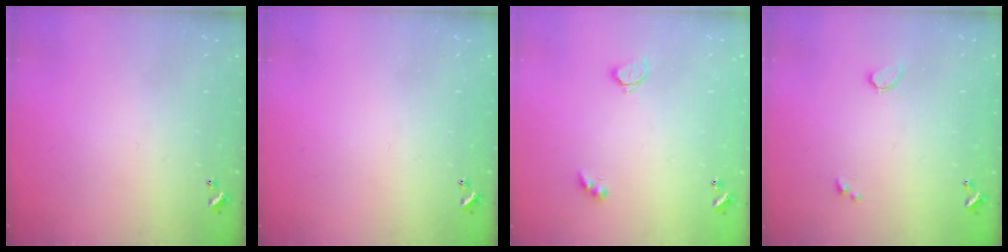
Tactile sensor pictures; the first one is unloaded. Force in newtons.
{"total": 0.0}
{"total": 2.6, "press": 2.5, "slide": 0.5}
{"total": 0.8, "press": 0.7, "slide": 0.4}